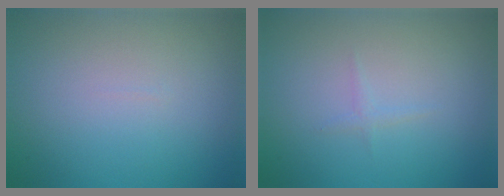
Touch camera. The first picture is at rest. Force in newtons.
{"total": 1.0, "press": 0.9, "slide": 0.2}